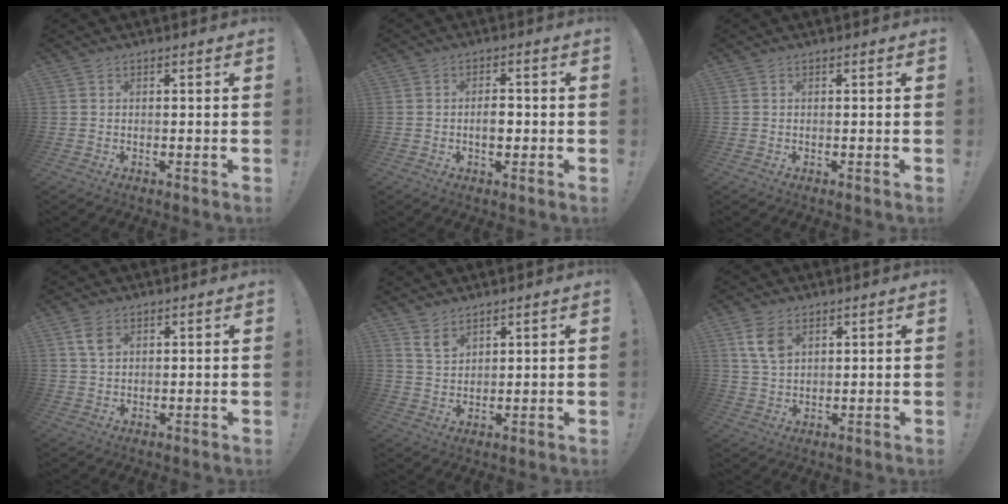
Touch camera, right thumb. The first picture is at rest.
{"total": 4.2, "force": [-1.0, 2.4, 3.2], "torque": [-0.037, 0.002, -0.023]}
{"total": 0.0}
{"total": 4.3, "force": [2.1, 2.5, 2.8], "torque": [-0.048, -0.004, 0.038]}
{"total": 5.0, "force": [3.8, 2.5, 2.0], "torque": [-0.034, -0.025, 0.071]}
{"total": 7.5, "force": [3.6, 4.8, 4.6], "torque": [-0.085, -0.011, 0.068]}